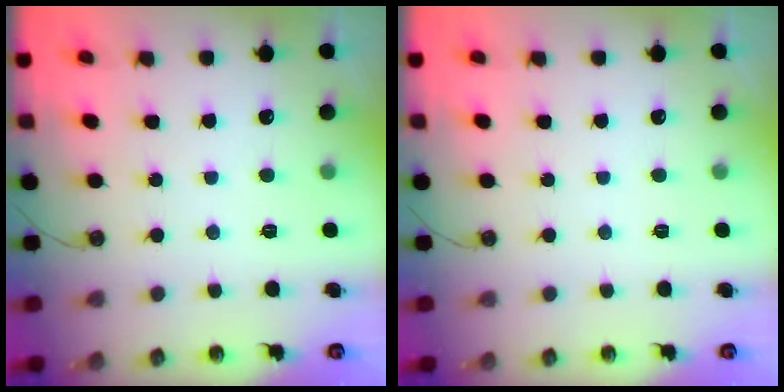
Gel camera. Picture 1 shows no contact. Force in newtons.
{"total": 0.0}